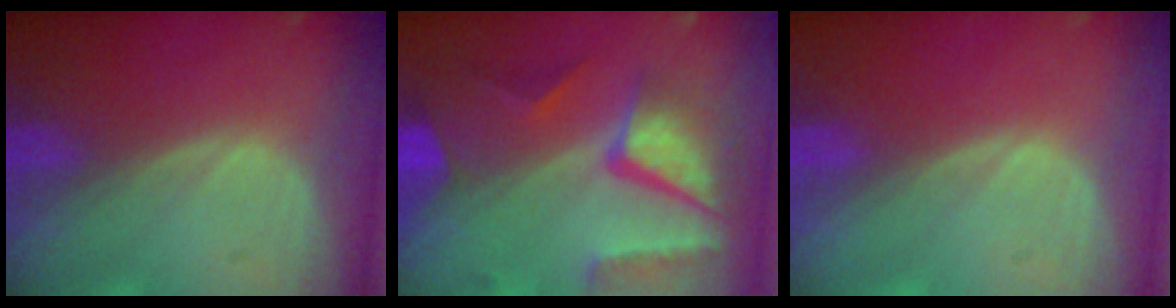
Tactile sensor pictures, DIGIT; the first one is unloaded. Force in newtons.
{"total": 10.3, "press": 8.8, "slide": 5.4}
{"total": 0.0}